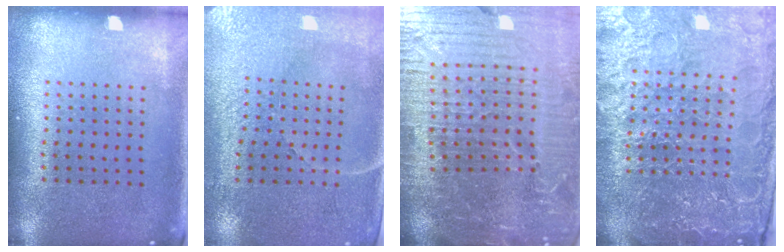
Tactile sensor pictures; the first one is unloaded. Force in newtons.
{"total": 3.4, "press": 3.1, "slide": 1.4}
{"total": 7.1, "press": 6.2, "slide": 3.6}
{"total": 5.7, "press": 5.1, "slide": 2.4}